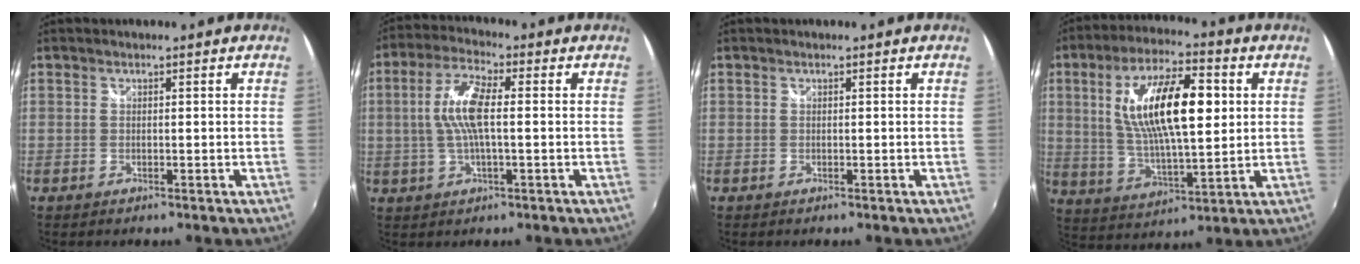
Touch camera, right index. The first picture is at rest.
{"total": 9.1, "force": [0.4, 2.6, 8.7], "torque": [-0.174, 0.008, 0.008]}
{"total": 0.0}
{"total": 17.8, "force": [3.7, 6.1, 16.3], "torque": [-0.297, 0.013, 0.069]}